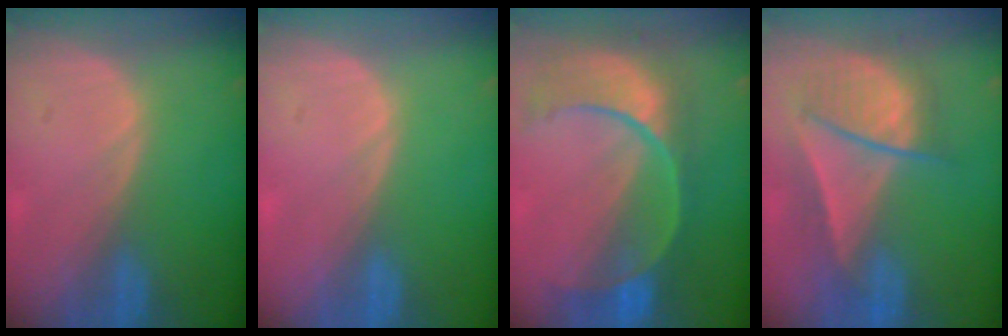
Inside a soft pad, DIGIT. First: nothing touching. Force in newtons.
{"total": 0.0}
{"total": 11.2, "press": 9.3, "slide": 6.1}
{"total": 7.8, "press": 7.5, "slide": 2.1}